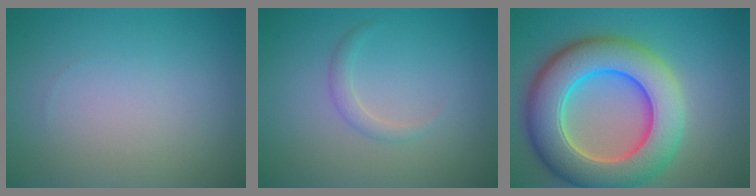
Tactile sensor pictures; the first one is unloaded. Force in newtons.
{"total": 0.7, "press": 0.7, "slide": 0.1}
{"total": 11.1, "press": 11.1, "slide": 0.3}